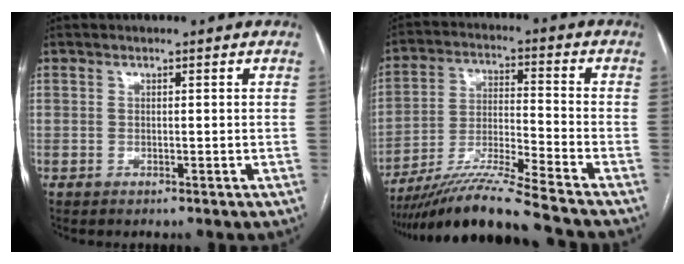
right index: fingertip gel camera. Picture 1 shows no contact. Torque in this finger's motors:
{"motor_torque": [1.10, -1.05, 0.50, 0.15]}